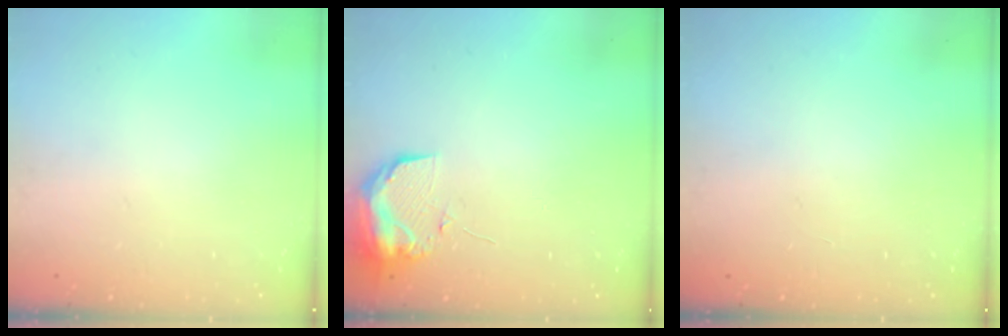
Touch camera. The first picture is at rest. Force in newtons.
{"total": 9.5, "press": 9.4, "slide": 1.0}
{"total": 0.0}